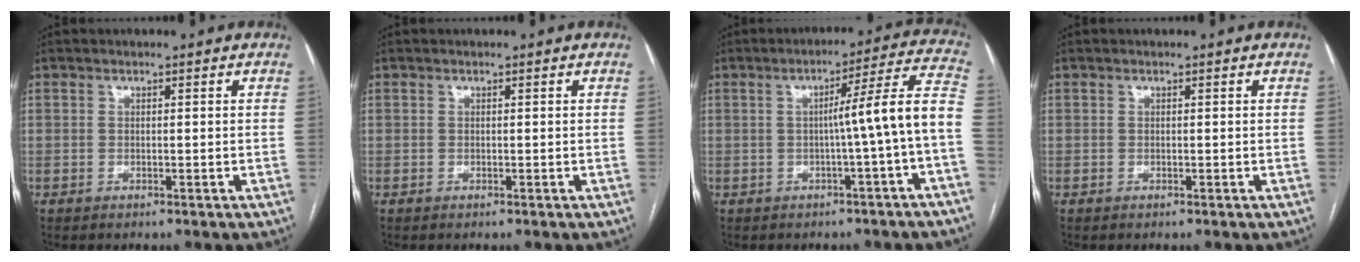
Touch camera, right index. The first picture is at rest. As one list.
[{"total": 0.0}, {"total": 9.6, "force": [-1.8, -1.7, 9.3], "torque": [-0.120, 0.025, -0.026]}, {"total": 0.0}]